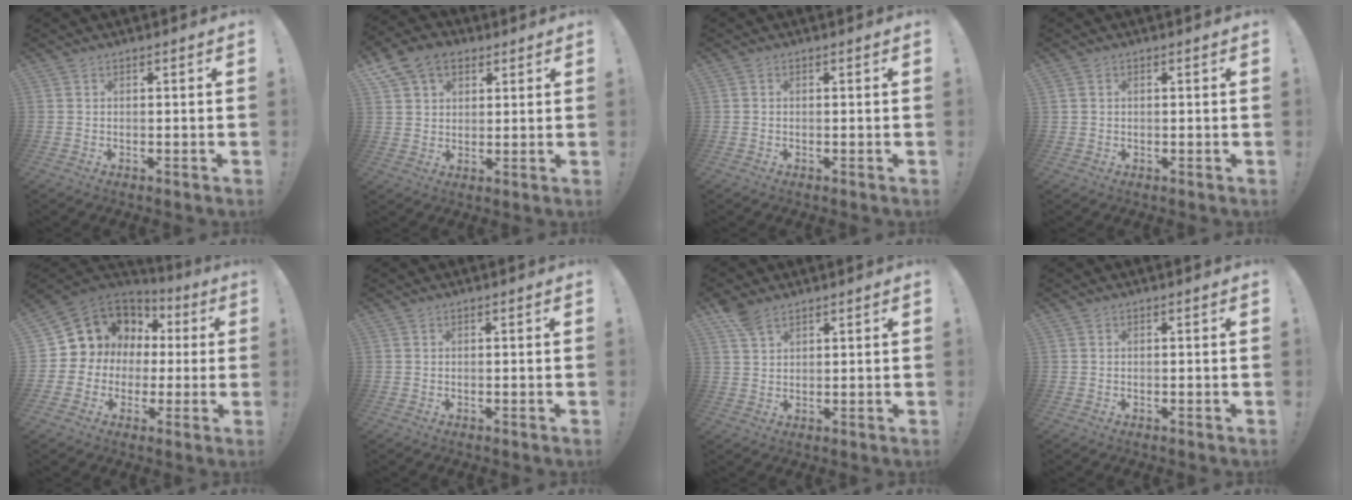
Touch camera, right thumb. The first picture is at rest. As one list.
[{"total": 10.4, "force": [5.7, 7.4, 4.5], "torque": [-0.078, -0.020, 0.114]}, {"total": 0.0}, {"total": 1.2, "force": [0.4, 1.0, 0.3], "torque": [-0.007, 0.004, 0.008]}, {"total": 8.8, "force": [2.3, 8.2, 2.5], "torque": [-0.035, -0.025, 0.058]}, {"total": 0.0}, {"total": 5.6, "force": [4.1, 2.8, 2.5], "torque": [-0.039, -0.014, 0.080]}, {"total": 0.0}]